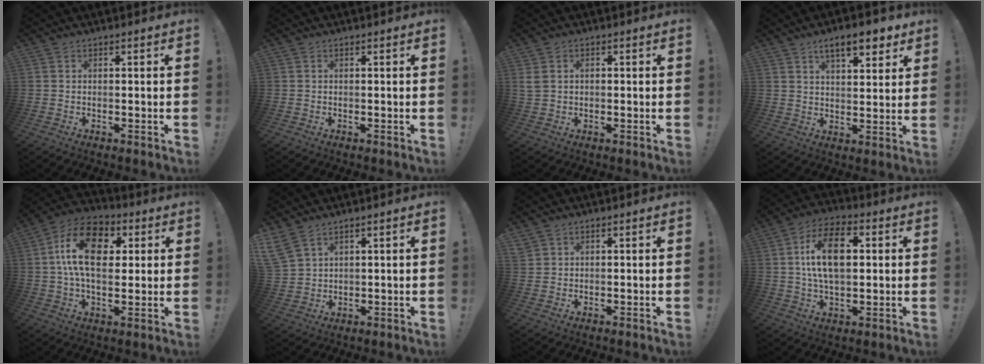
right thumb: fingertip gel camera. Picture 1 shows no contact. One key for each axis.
{"total": 0.0}
{"total": 2.9, "fx": 0.2, "fy": 2.3, "fz": 1.8, "tx": -0.030, "ty": 0.001, "tz": 0.003}
{"total": 9.7, "fx": 6.0, "fy": 3.6, "fz": 6.7, "tx": -0.086, "ty": -0.028, "tz": 0.101}
{"total": 18.1, "fx": 4.1, "fy": 11.2, "fz": 13.7, "tx": -0.233, "ty": -0.007, "tz": 0.068}
{"total": 6.4, "fx": 4.7, "fy": 2.9, "fz": 3.2, "tx": -0.076, "ty": -0.017, "tz": 0.095}
{"total": 1.8, "fx": 1.4, "fy": 1.1, "fz": 0.5, "tx": -0.002, "ty": -0.008, "tz": 0.026}
{"total": 15.8, "fx": 2.6, "fy": 8.7, "fz": 12.9, "tx": -0.224, "ty": 0.004, "tz": 0.038}